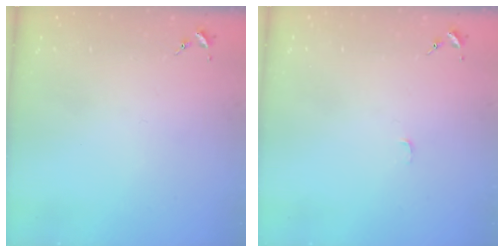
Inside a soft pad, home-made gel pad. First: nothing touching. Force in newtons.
{"total": 2.7, "press": 2.7, "slide": 0.3}